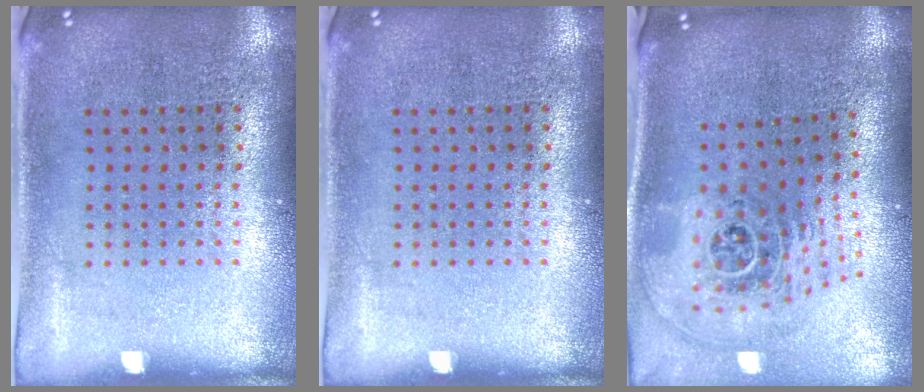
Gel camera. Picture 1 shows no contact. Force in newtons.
{"total": 0.0}
{"total": 2.6, "press": 1.8, "slide": 1.9}